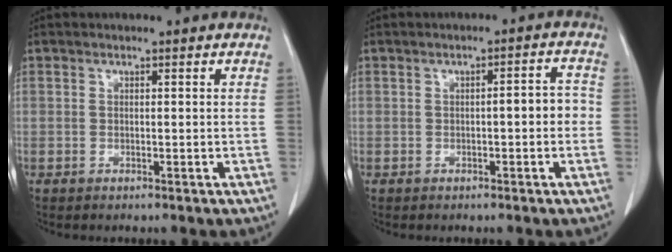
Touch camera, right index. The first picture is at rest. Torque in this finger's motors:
{"motor_torque": [0.42, -0.14, 0.09, 0.04]}